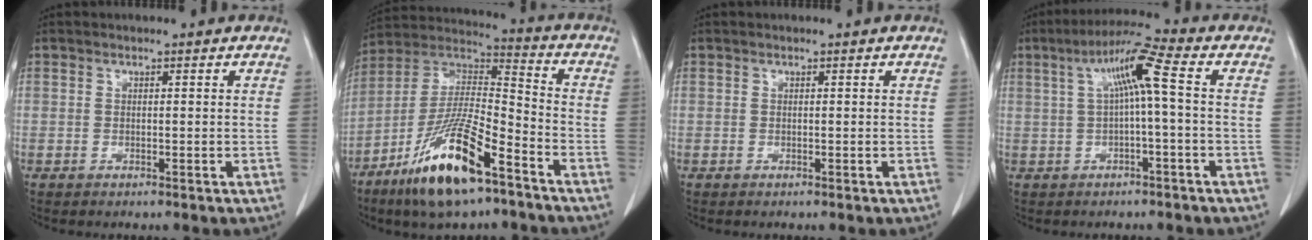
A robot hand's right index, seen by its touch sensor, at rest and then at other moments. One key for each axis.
{"total": 17.7, "fx": -10.5, "fy": 3.5, "fz": 13.8, "tx": -0.288, "ty": -0.019, "tz": -0.194}
{"total": 0.0}
{"total": 7.4, "fx": 1.0, "fy": -0.1, "fz": 7.4, "tx": -0.132, "ty": 0.027, "tz": 0.018}